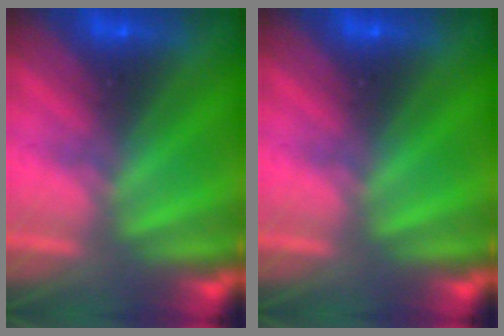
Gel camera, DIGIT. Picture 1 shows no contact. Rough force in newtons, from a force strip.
{"total": 0.0}